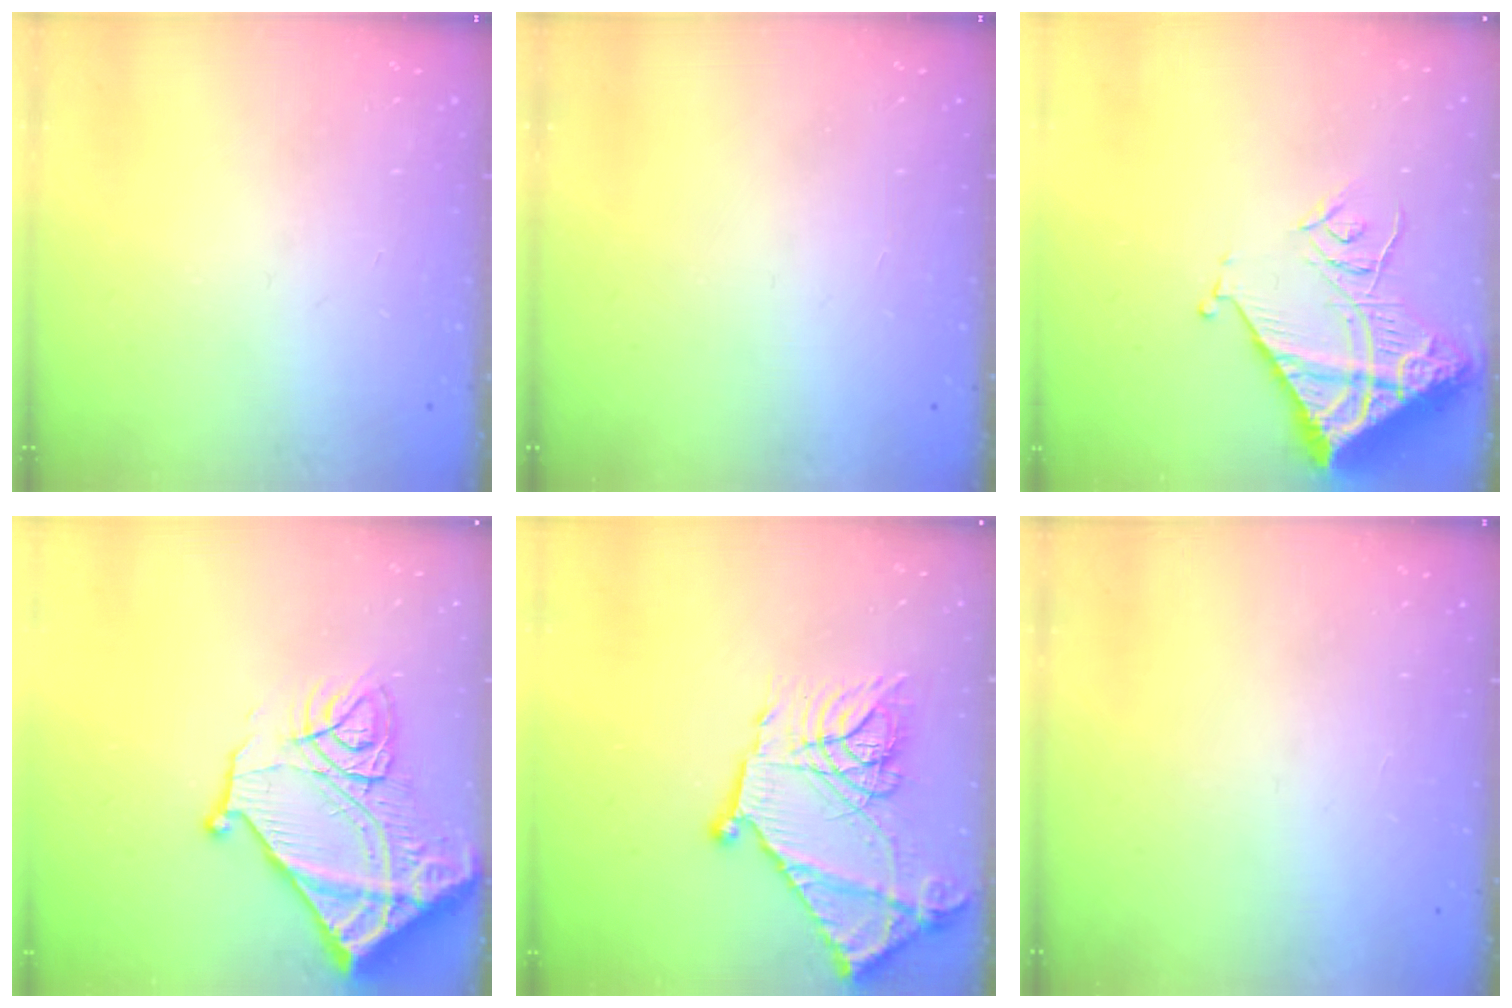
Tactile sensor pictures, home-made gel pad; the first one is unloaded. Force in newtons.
{"total": 1.5, "press": 1.5, "slide": 0.1}
{"total": 14.6, "press": 14.5, "slide": 1.4}
{"total": 19.6, "press": 19.5, "slide": 2.0}
{"total": 21.3, "press": 21.2, "slide": 1.6}
{"total": 1.5, "press": 1.5, "slide": 0.1}